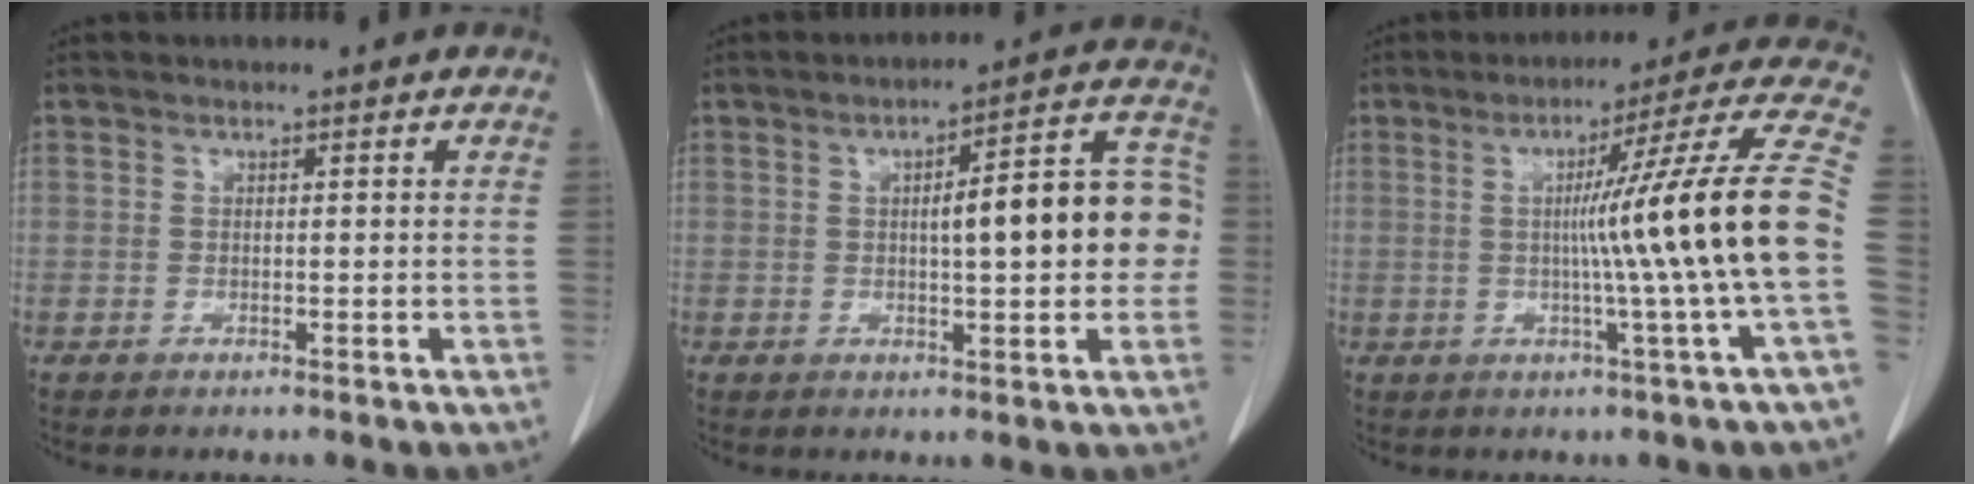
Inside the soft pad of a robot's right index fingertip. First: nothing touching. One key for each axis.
{"total": 12.3, "fx": 0.2, "fy": 2.9, "fz": 11.9, "tx": -0.151, "ty": 0.037, "tz": 0.004}
{"total": 16.8, "fx": -1.1, "fy": -3.2, "fz": 16.5, "tx": -0.225, "ty": -0.001, "tz": -0.024}